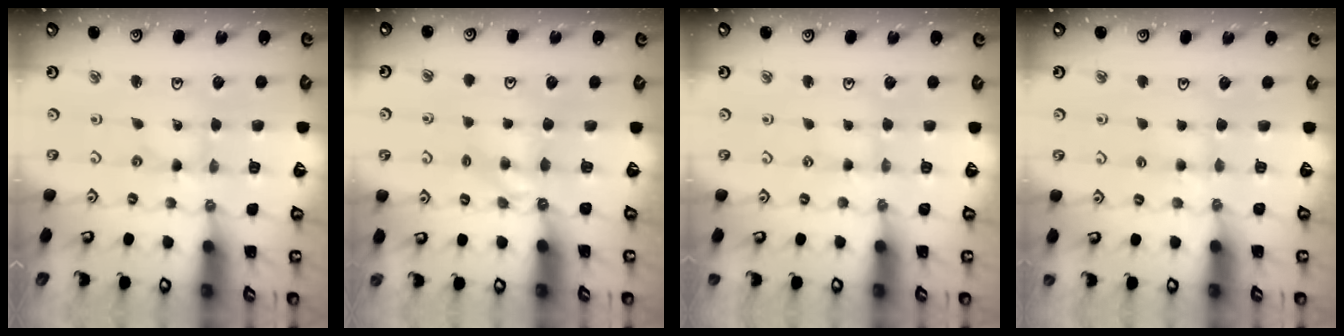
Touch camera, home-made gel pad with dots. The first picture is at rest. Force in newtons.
{"total": 4.7, "press": 4.7, "slide": 0.4}
{"total": 0.7, "press": 0.7, "slide": 0.2}
{"total": 3.4, "press": 3.4, "slide": 0.5}